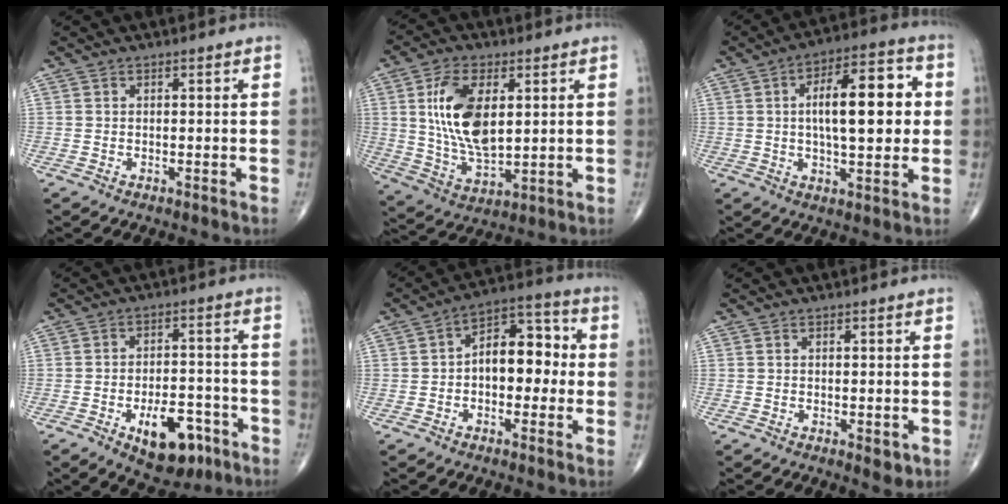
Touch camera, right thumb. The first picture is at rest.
{"total": 14.5, "force": [3.2, 7.4, 12.1], "torque": [-0.224, -0.018, 0.068]}
{"total": 16.0, "force": [1.8, 6.4, 14.6], "torque": [-0.198, 0.018, 0.024]}
{"total": 11.7, "force": [-5.5, 6.2, 8.3], "torque": [-0.095, 0.031, -0.074]}
{"total": 10.9, "force": [-0.4, 6.8, 8.5], "torque": [-0.091, 0.038, -0.019]}
{"total": 2.6, "force": [-0.8, 1.2, 2.2], "torque": [-0.021, -0.004, -0.007]}